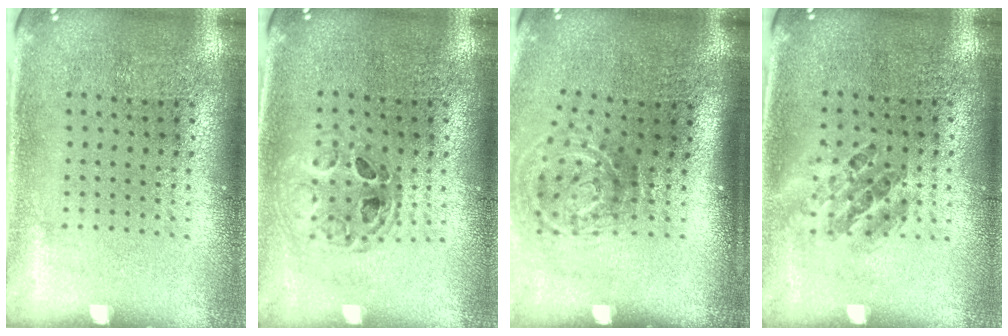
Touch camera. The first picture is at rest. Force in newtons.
{"total": 0.6, "press": 0.6, "slide": 0.1}
{"total": 2.0, "press": 1.2, "slide": 1.6}
{"total": 1.0, "press": 0.8, "slide": 0.6}